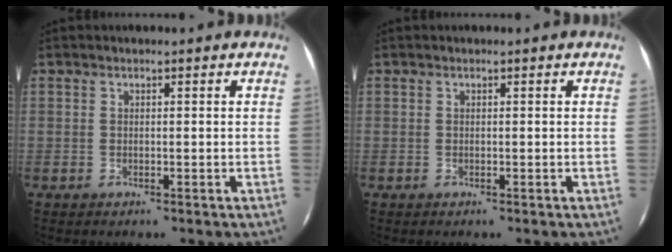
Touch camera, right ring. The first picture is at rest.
{"total": 0.0}